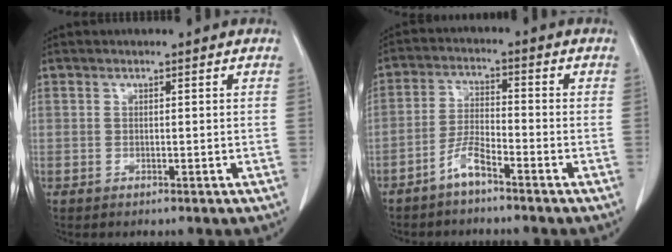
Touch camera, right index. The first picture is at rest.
{"total": 4.4, "force": [-3.4, 0.6, 2.7], "torque": [-0.060, 0.001, -0.071]}